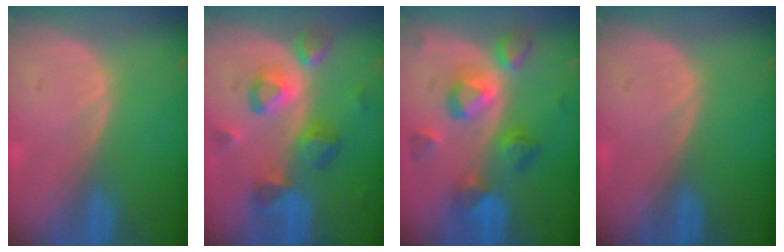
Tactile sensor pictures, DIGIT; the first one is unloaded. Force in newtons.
{"total": 8.8, "press": 7.9, "slide": 3.7}
{"total": 8.1, "press": 8.1, "slide": 0.3}
{"total": 0.0}